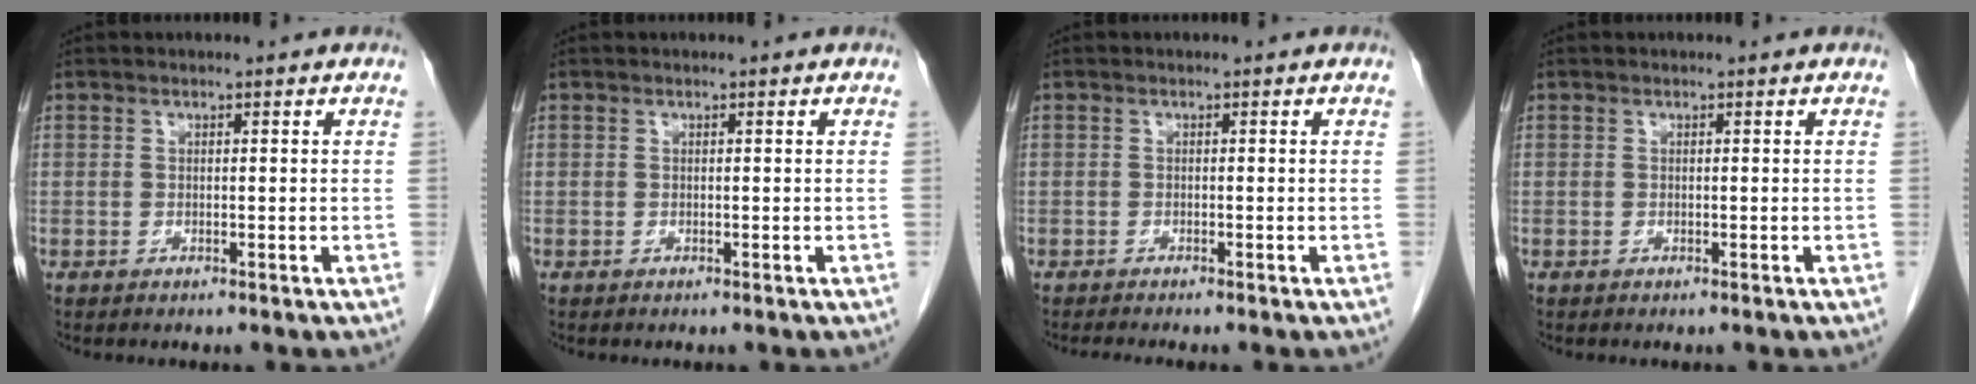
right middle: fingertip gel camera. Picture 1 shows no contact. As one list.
[{"total": 0.0}, {"total": 2.0, "force": [-1.7, -0.2, 1.0], "torque": [-0.014, -0.002, -0.027]}, {"total": 0.0}]